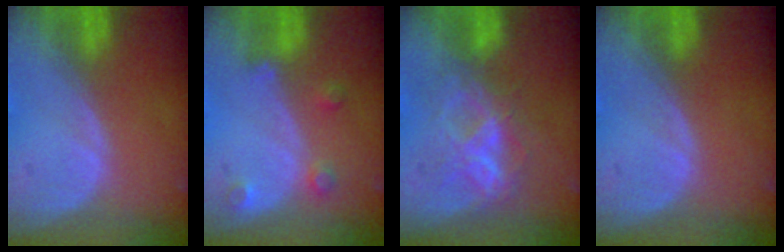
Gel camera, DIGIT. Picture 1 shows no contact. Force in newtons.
{"total": 3.0, "press": 2.8, "slide": 1.1}
{"total": 6.8, "press": 6.1, "slide": 3.1}
{"total": 0.0}